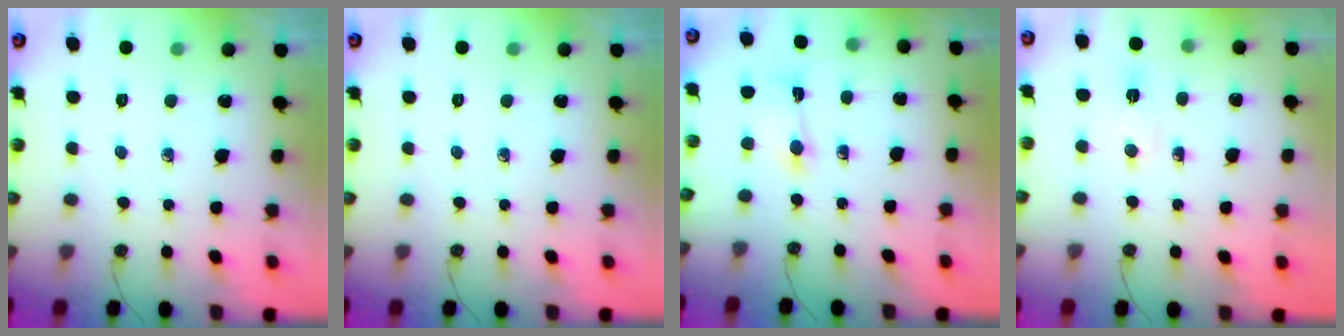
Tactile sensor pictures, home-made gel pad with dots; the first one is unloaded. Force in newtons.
{"total": 0.0}
{"total": 2.1, "press": 2.0, "slide": 0.6}
{"total": 2.7, "press": 2.7, "slide": 0.4}